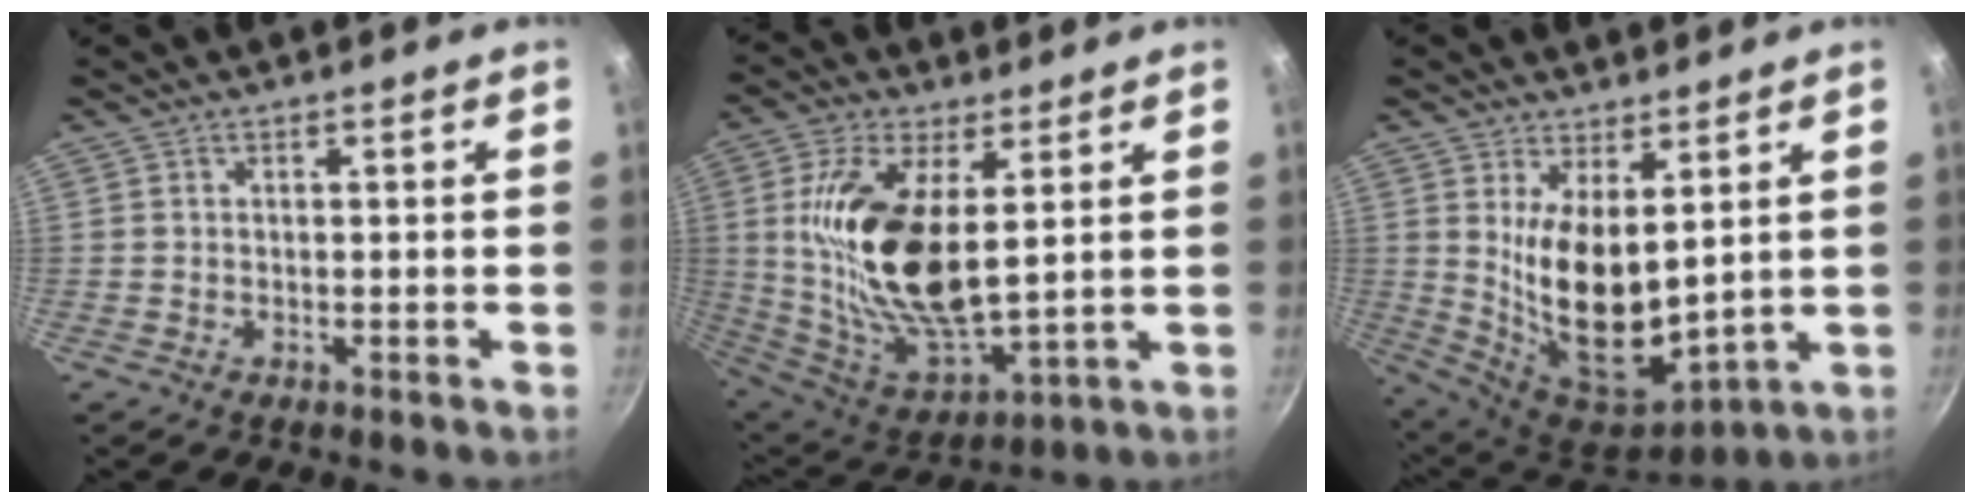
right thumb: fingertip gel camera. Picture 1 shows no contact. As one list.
[{"total": 20.1, "force": [4.1, 9.2, 17.4], "torque": [-0.342, -0.030, 0.086]}, {"total": 14.6, "force": [3.4, 6.9, 12.4], "torque": [-0.203, -0.056, 0.081]}]